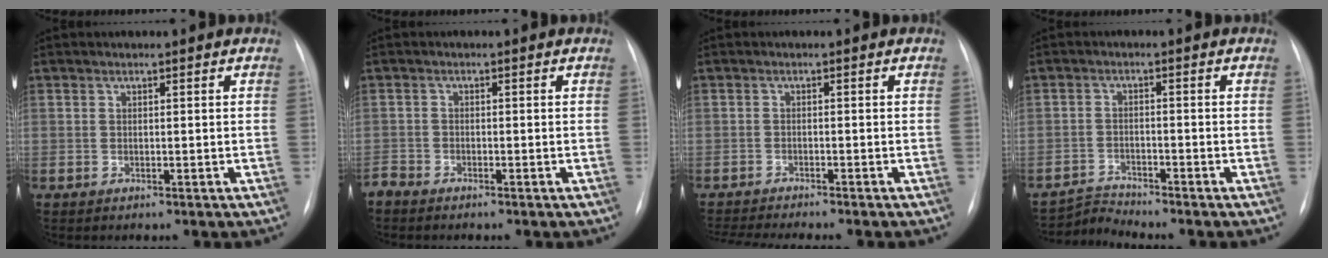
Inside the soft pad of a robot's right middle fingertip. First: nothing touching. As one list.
[{"total": 1.6, "force": [-1.6, 0.3, 0.1], "torque": [-0.001, -0.005, -0.029]}, {"total": 8.2, "force": [-7.4, -0.5, 3.5], "torque": [-0.042, -0.013, -0.114]}, {"total": 3.4, "force": [-2.9, -1.0, -1.5], "torque": [0.031, -0.013, -0.050]}]